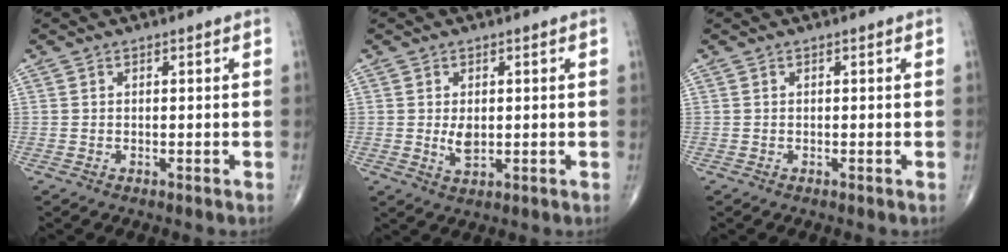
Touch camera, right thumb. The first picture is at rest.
{"total": 3.1, "force": [0.2, 1.8, 2.6], "torque": [-0.044, -0.008, 0.009]}
{"total": 0.0}